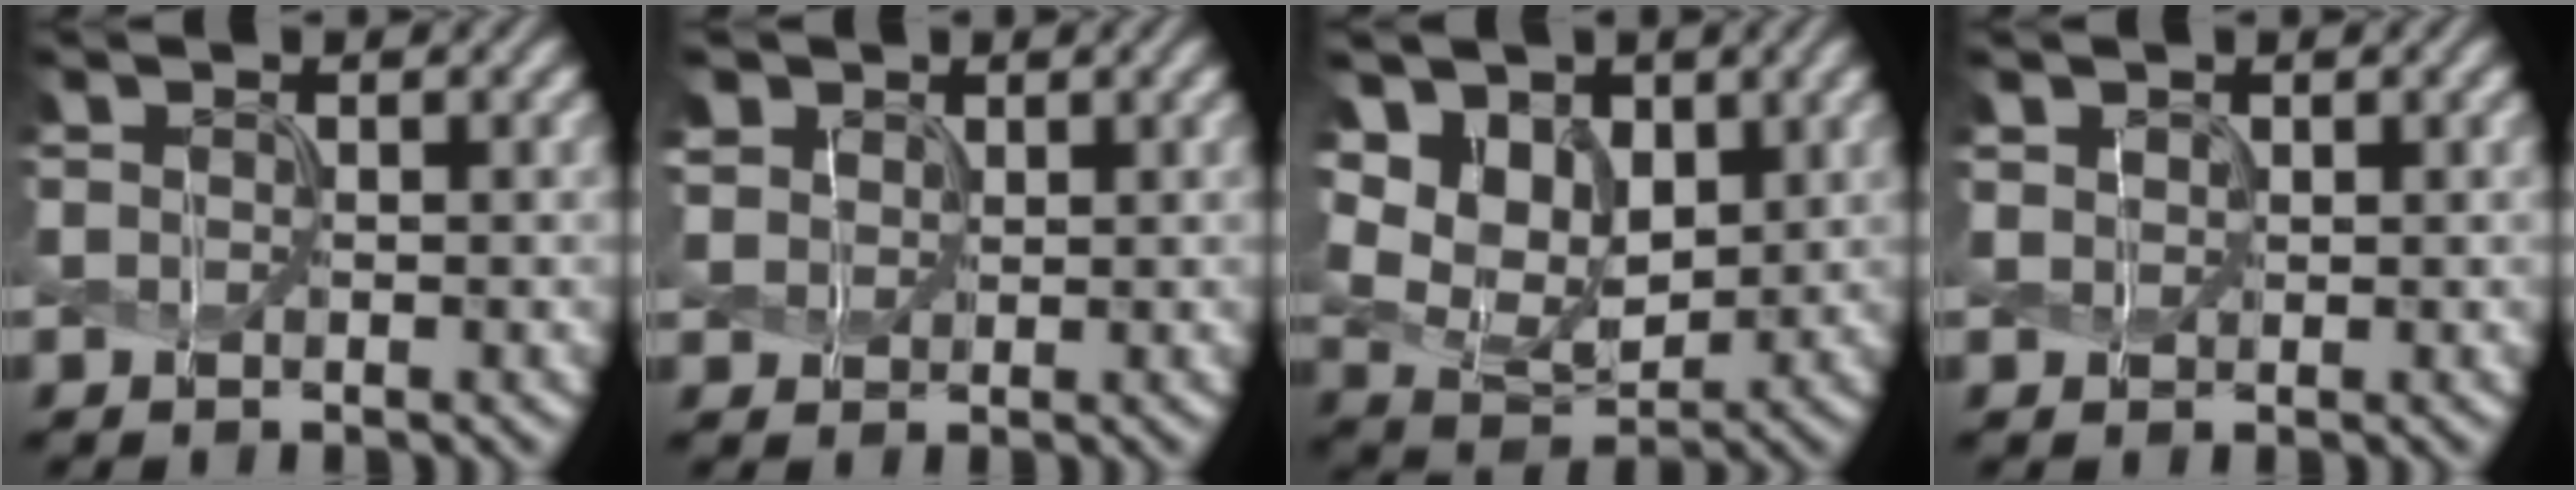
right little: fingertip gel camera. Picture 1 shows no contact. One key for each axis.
{"total": 2.7, "fx": 1.6, "fy": 2.1, "fz": 0.9, "tx": -0.041, "ty": 0.000, "tz": 0.040}
{"total": 7.2, "fx": 3.0, "fy": 5.1, "fz": 4.1, "tx": -0.111, "ty": -0.002, "tz": 0.051}
{"total": 0.8, "fx": 0.5, "fy": 0.6, "fz": 0.1, "tx": -0.005, "ty": -0.002, "tz": 0.014}